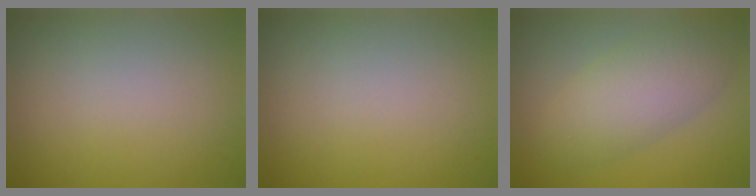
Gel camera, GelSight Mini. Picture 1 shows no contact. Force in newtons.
{"total": 0.0}
{"total": 5.3, "press": 5.3, "slide": 0.2}